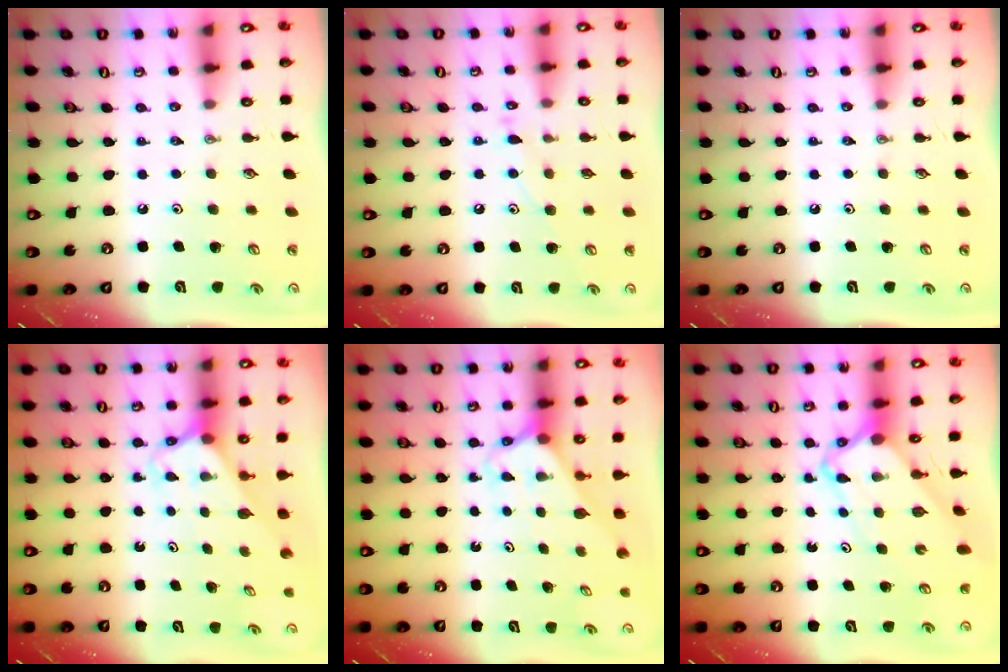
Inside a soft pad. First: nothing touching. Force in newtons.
{"total": 7.3, "press": 7.2, "slide": 0.4}
{"total": 0.0}
{"total": 2.5, "press": 2.5, "slide": 0.2}
{"total": 2.6, "press": 2.6, "slide": 0.2}
{"total": 4.8, "press": 4.8, "slide": 0.5}